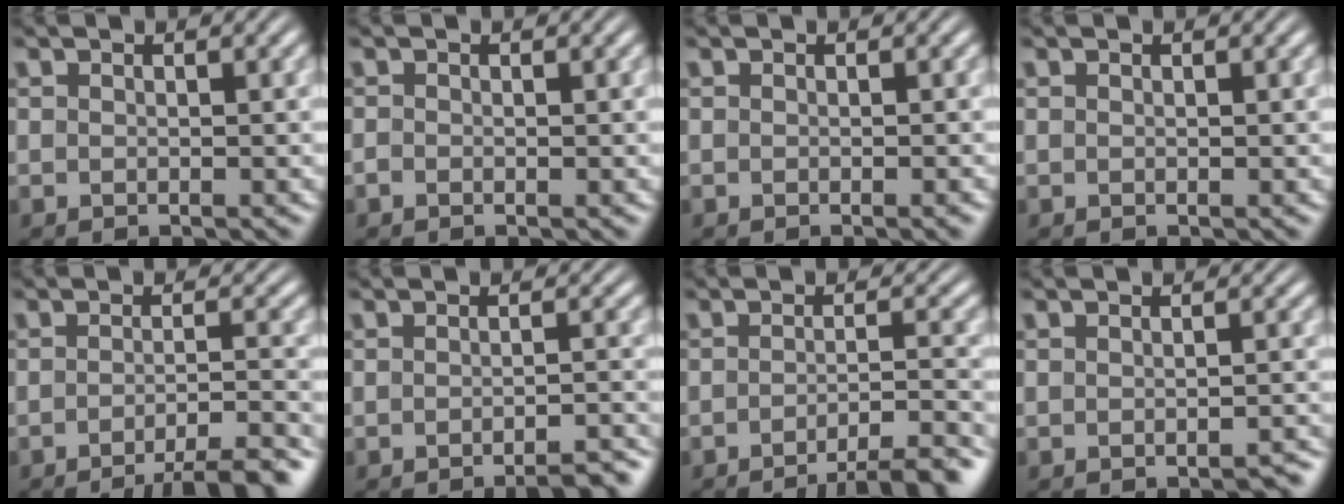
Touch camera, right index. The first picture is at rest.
{"total": 0.7, "force": [-0.6, 0.3, 0.1], "torque": [-0.007, -0.007, -0.009]}
{"total": 0.5, "force": [-0.4, -0.1, 0.3], "torque": [-0.003, 0.004, -0.008]}
{"total": 0.0}
{"total": 6.1, "force": [-4.9, 1.0, 3.4], "torque": [-0.039, -0.013, -0.076]}
{"total": 3.8, "force": [-3.5, 0.6, 1.4], "torque": [-0.018, -0.004, -0.057]}
{"total": 5.8, "force": [-4.8, 0.9, 3.2], "torque": [-0.037, -0.015, -0.074]}
{"total": 2.2, "force": [-2.0, 0.4, 0.8], "torque": [-0.012, -0.001, -0.030]}